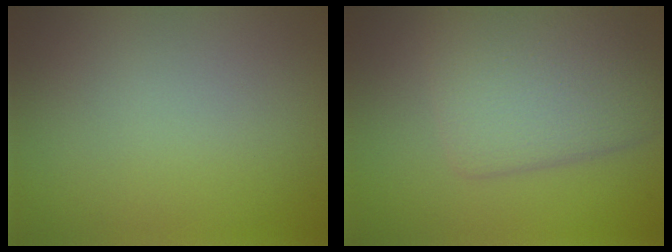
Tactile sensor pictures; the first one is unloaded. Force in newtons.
{"total": 6.0, "press": 6.0, "slide": 0.3}